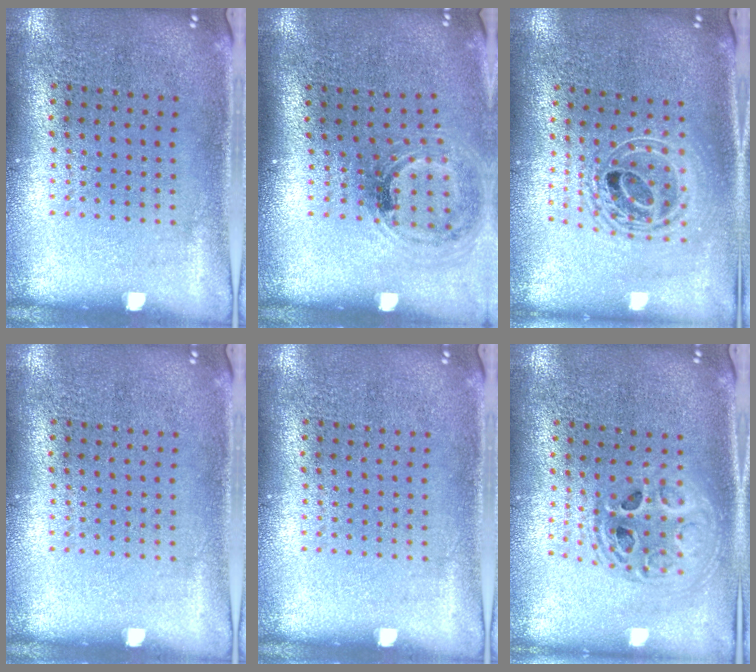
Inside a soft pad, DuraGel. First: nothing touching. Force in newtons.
{"total": 1.1, "press": 1.1, "slide": 0.3}
{"total": 2.0, "press": 1.5, "slide": 1.3}
{"total": 0.0}
{"total": 0.0}
{"total": 2.0, "press": 1.6, "slide": 1.2}